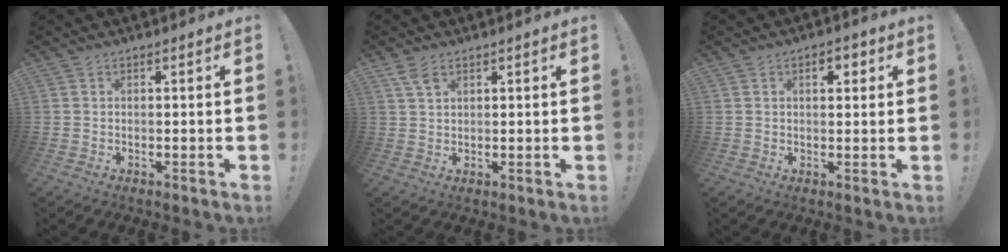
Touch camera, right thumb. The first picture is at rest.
{"total": 3.9, "force": [2.2, 1.8, 2.6], "torque": [-0.052, -0.004, 0.042]}
{"total": 3.6, "force": [1.2, 2.1, 2.7], "torque": [-0.026, -0.003, 0.012]}